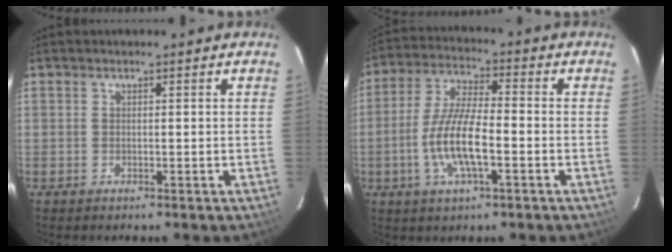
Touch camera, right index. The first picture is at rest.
{"total": 11.1, "force": [-3.3, 2.9, 10.1], "torque": [-0.209, -0.002, -0.065]}